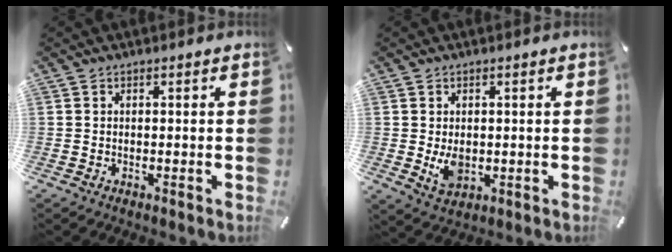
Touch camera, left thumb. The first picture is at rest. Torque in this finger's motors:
{"motor_torque": [1.09, 1.18, 0.62, 0.21, 0.05]}